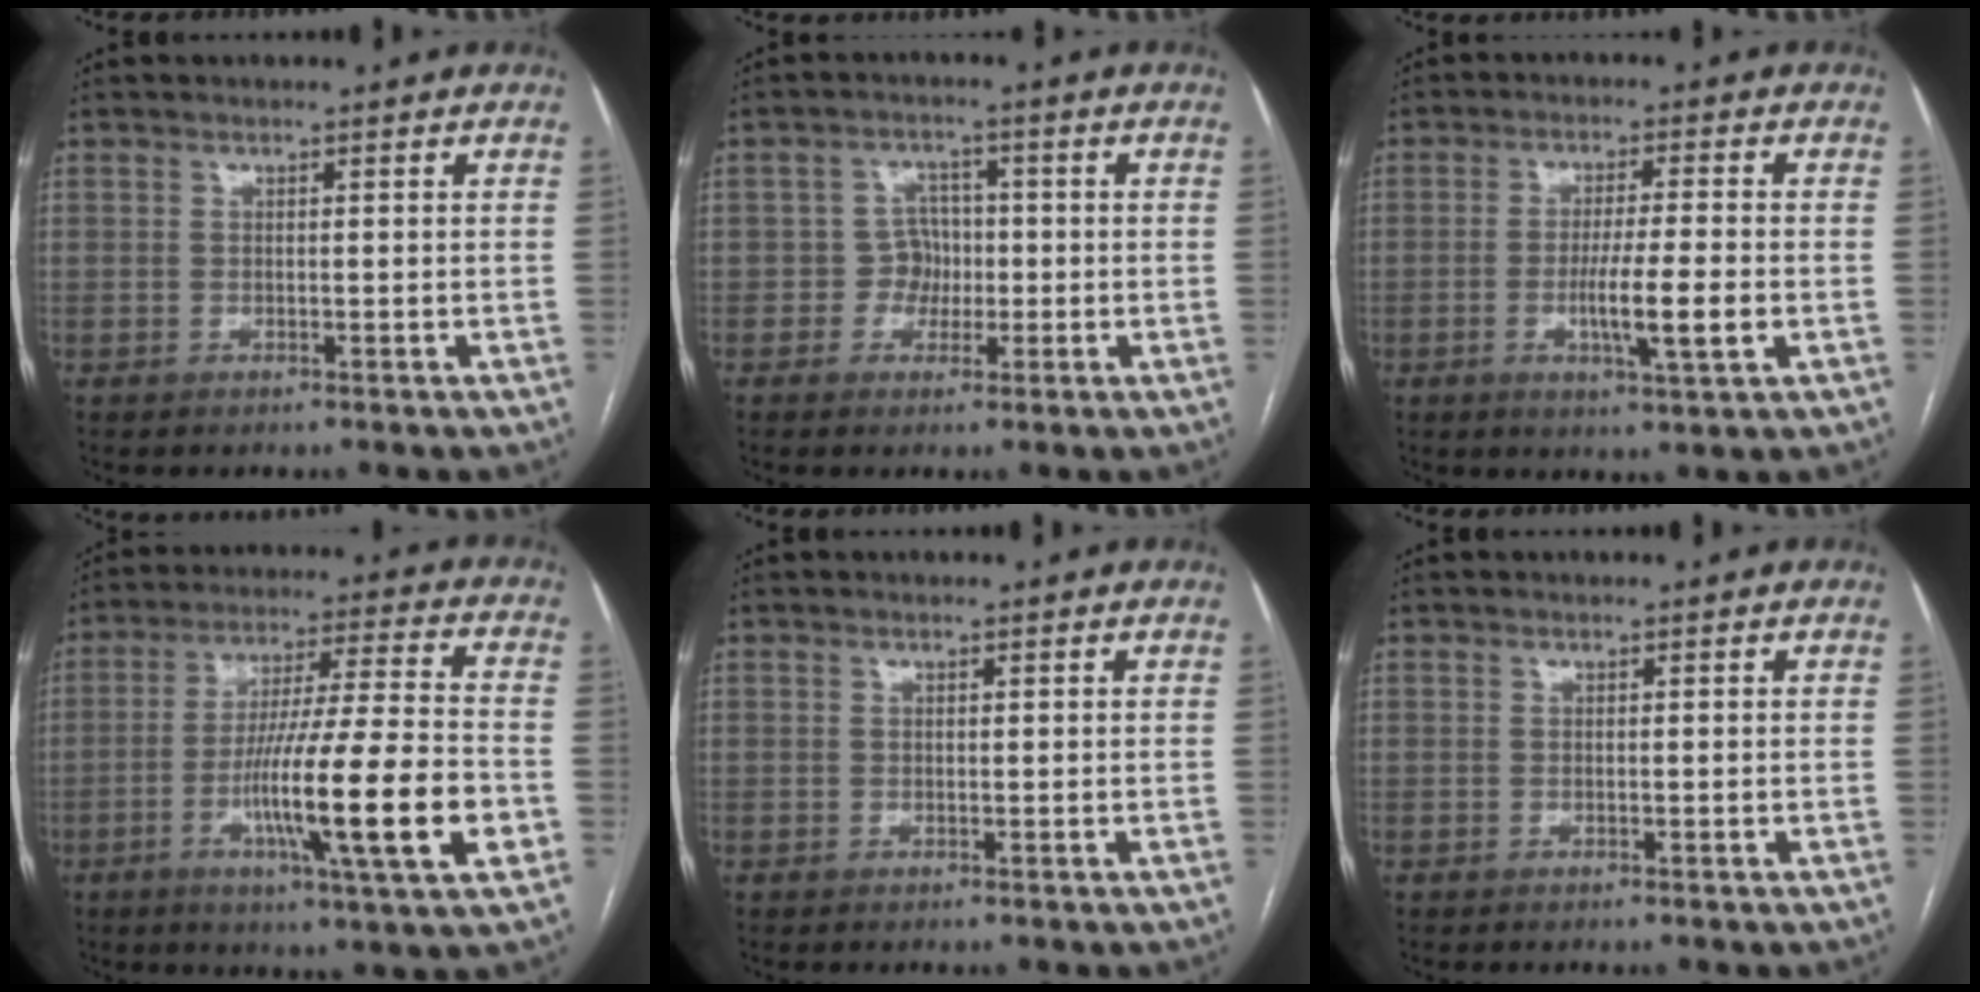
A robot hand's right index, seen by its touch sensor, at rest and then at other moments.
{"total": 3.7, "force": [-0.7, 3.4, 1.1], "torque": [-0.009, 0.013, -0.012]}
{"total": 8.0, "force": [-2.0, 0.1, 7.8], "torque": [-0.134, -0.012, -0.036]}
{"total": 18.4, "force": [-5.3, 0.2, 17.6], "torque": [-0.290, -0.012, -0.088]}
{"total": 0.0}
{"total": 0.0}